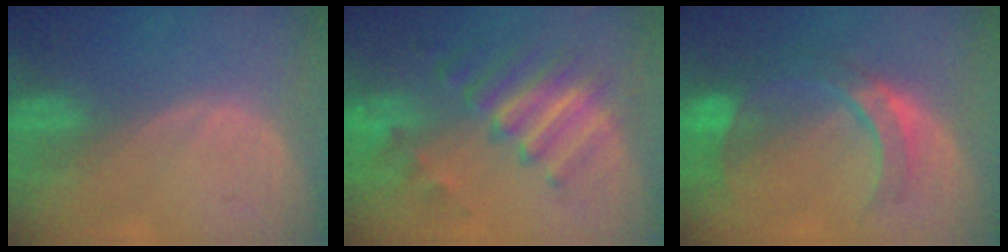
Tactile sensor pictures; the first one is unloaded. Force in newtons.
{"total": 9.6, "press": 8.4, "slide": 4.7}
{"total": 7.8, "press": 7.6, "slide": 1.6}